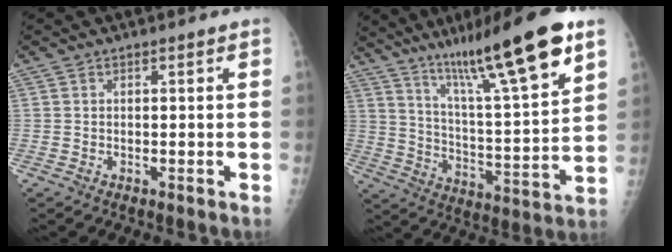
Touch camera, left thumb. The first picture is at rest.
{"total": 22.0, "force": [13.7, 2.6, 17.0], "torque": [-0.256, -0.051, 0.226]}